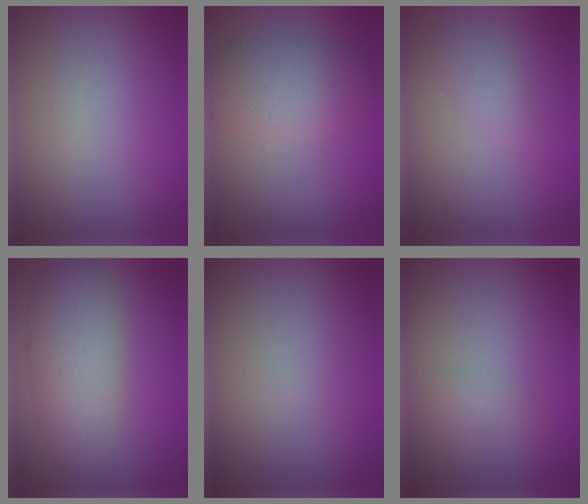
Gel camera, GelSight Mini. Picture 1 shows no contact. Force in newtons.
{"total": 4.8, "press": 4.8, "slide": 0.3}
{"total": 1.3, "press": 1.3, "slide": 0.1}
{"total": 5.5, "press": 5.5, "slide": 0.5}
{"total": 0.0}
{"total": 1.6, "press": 1.6, "slide": 0.1}